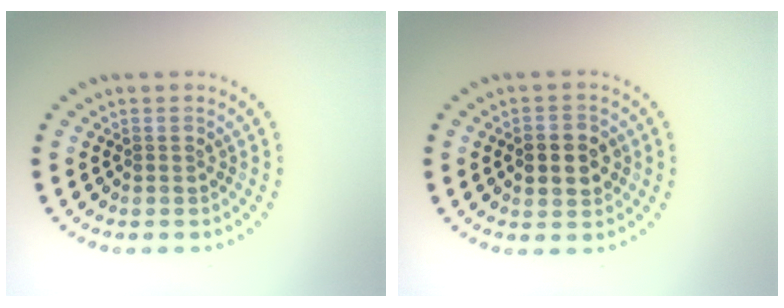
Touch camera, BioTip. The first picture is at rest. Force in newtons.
{"total": 2.9, "press": 2.9, "slide": 0.1}